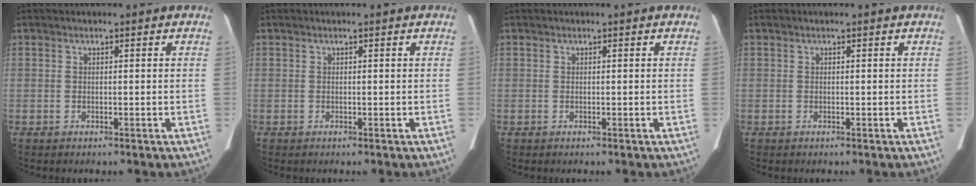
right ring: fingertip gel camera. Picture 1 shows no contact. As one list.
[{"total": 0.0}, {"total": 0.0}, {"total": 0.0}]